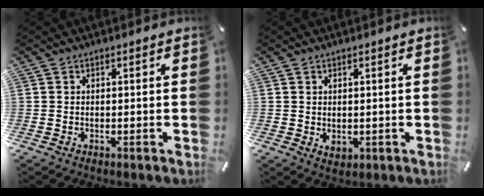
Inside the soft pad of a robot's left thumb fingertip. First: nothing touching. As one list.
[{"total": 1.5, "force": [0.3, 1.3, 0.7], "torque": [-0.014, 0.003, 0.005]}]